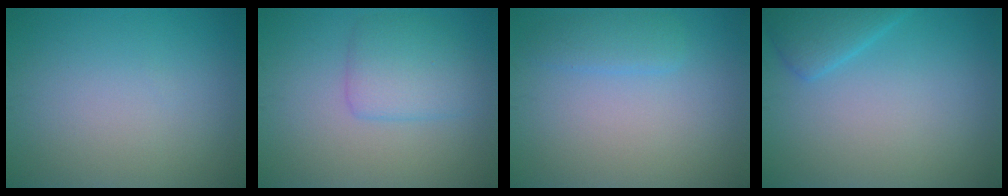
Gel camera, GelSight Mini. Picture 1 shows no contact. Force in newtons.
{"total": 3.5, "press": 3.5, "slide": 0.1}
{"total": 1.8, "press": 1.8, "slide": 0.2}
{"total": 2.7, "press": 2.7, "slide": 0.2}